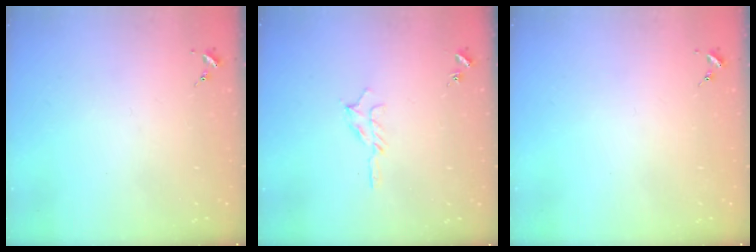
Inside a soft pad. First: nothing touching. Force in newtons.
{"total": 5.2, "press": 5.2, "slide": 0.6}
{"total": 0.0}